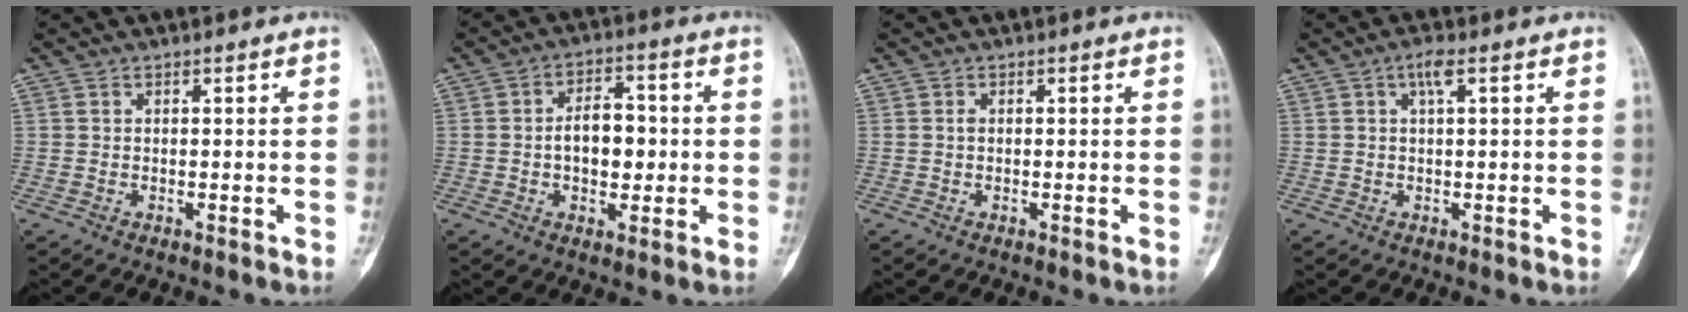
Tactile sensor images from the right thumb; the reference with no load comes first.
{"total": 8.2, "force": [-0.3, 5.1, 6.5], "torque": [-0.074, 0.015, -0.007]}
{"total": 0.5, "force": [0.0, 0.3, 0.4], "torque": [-0.009, 0.001, -0.001]}
{"total": 2.5, "force": [1.0, 0.3, 2.3], "torque": [-0.051, 0.008, 0.019]}